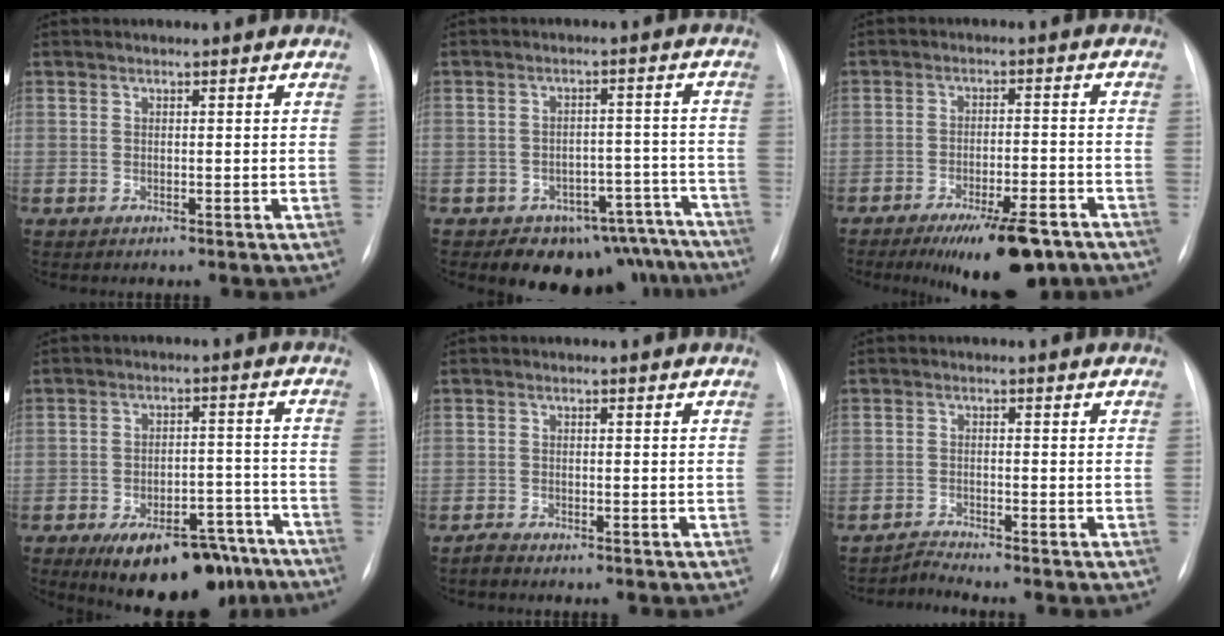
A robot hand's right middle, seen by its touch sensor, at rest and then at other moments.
{"total": 13.6, "force": [-11.8, 6.3, 2.3], "torque": [0.007, 0.044, -0.141]}
{"total": 11.2, "force": [-7.8, 2.6, 7.6], "torque": [-0.111, -0.012, -0.118]}
{"total": 15.6, "force": [-11.6, 6.4, 8.2], "torque": [-0.085, 0.029, -0.163]}
{"total": 0.9, "force": [-0.9, 0.1, 0.3], "torque": [-0.010, -0.001, -0.017]}
{"total": 2.2, "force": [-1.8, -0.9, -0.7], "torque": [0.011, -0.015, -0.035]}